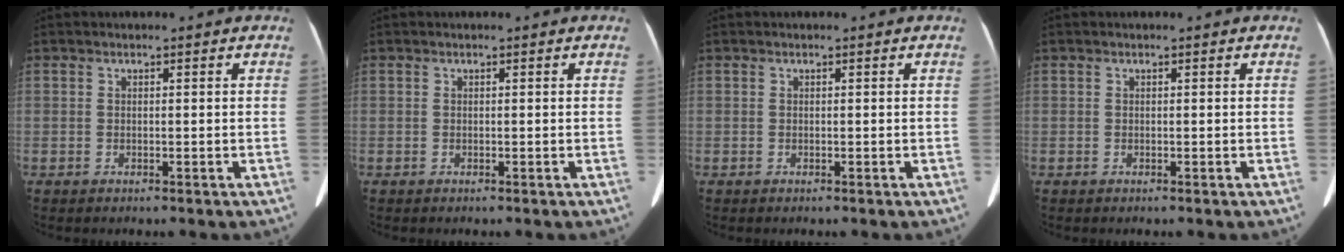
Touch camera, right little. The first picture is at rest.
{"total": 0.0}
{"total": 0.0}
{"total": 0.0}